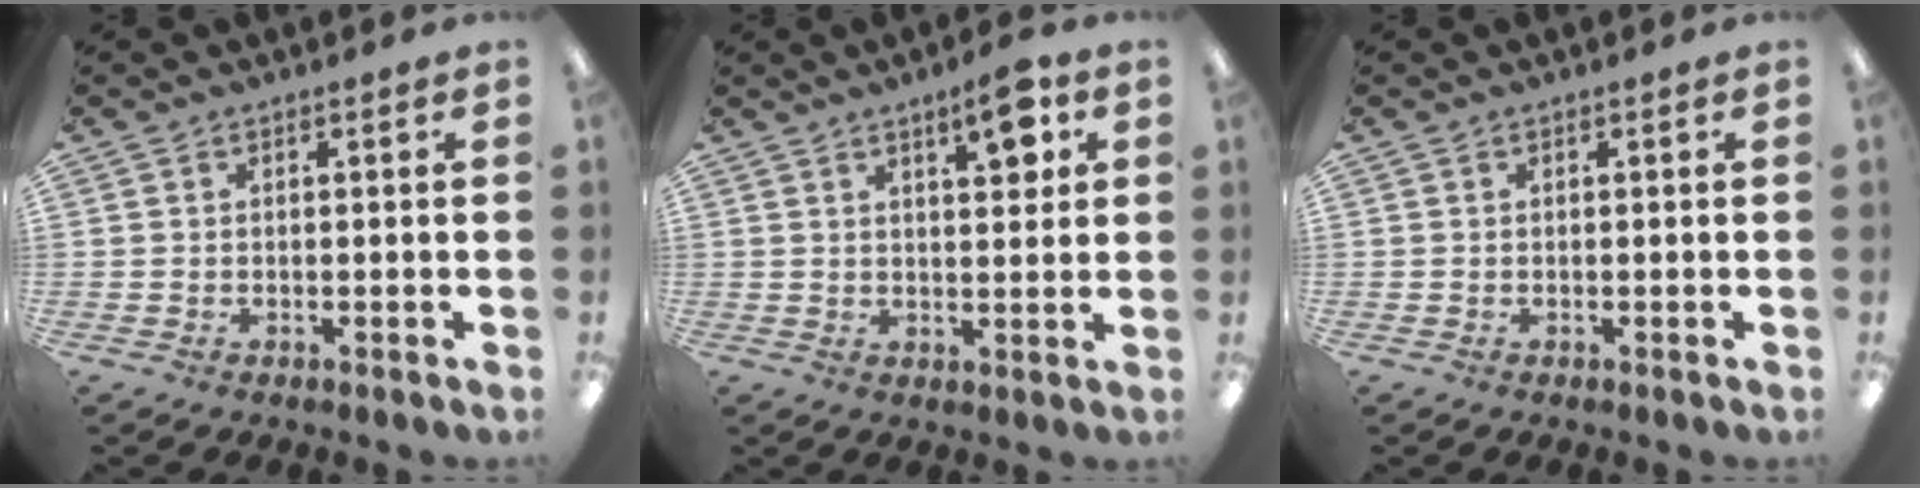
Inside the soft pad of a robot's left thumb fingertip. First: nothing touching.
{"total": 7.8, "force": [4.2, 2.4, 6.1], "torque": [-0.080, -0.017, 0.062]}
{"total": 0.0}